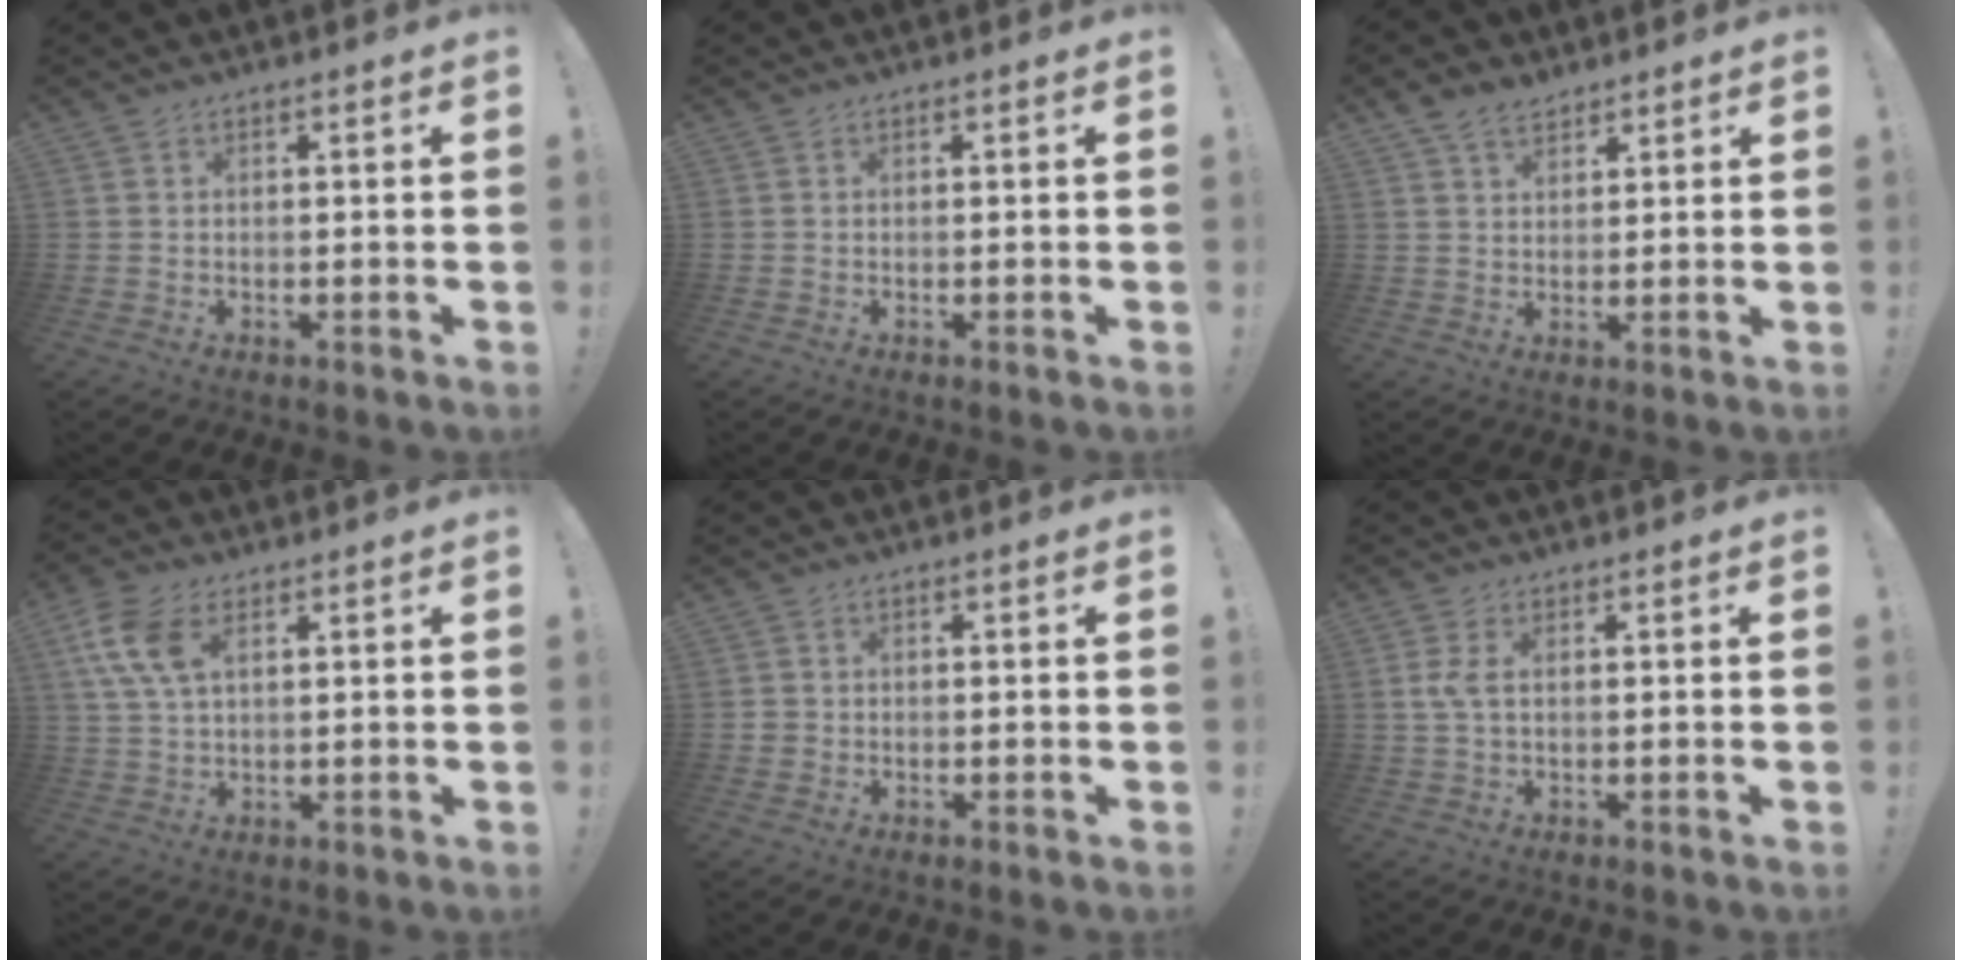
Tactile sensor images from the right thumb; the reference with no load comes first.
{"total": 0.0}
{"total": 5.8, "force": [4.2, 3.1, 2.5], "torque": [-0.050, -0.015, 0.081]}
{"total": 10.0, "force": [4.2, 5.6, 7.1], "torque": [-0.153, -0.004, 0.079]}
{"total": 1.5, "force": [0.0, 1.5, 0.0], "torque": [-0.001, 0.006, -0.001]}
{"total": 3.5, "force": [0.7, 1.5, 3.0], "torque": [-0.061, 0.001, 0.010]}